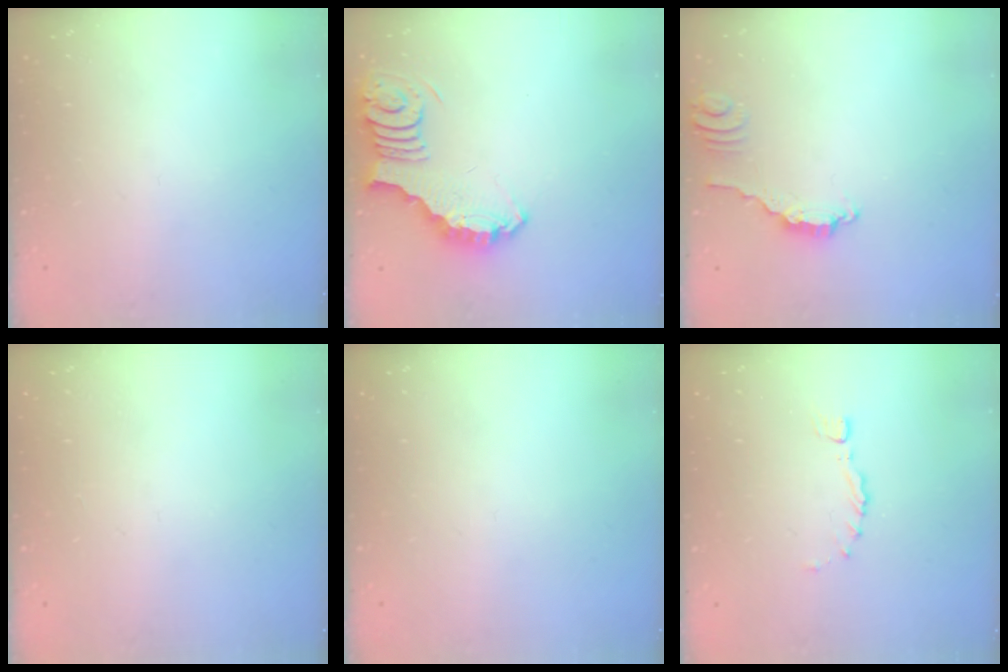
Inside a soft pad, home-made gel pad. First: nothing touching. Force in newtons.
{"total": 3.8, "press": 3.8, "slide": 0.6}
{"total": 2.8, "press": 2.8, "slide": 0.2}
{"total": 1.6, "press": 1.5, "slide": 0.5}
{"total": 0.0}
{"total": 0.0}